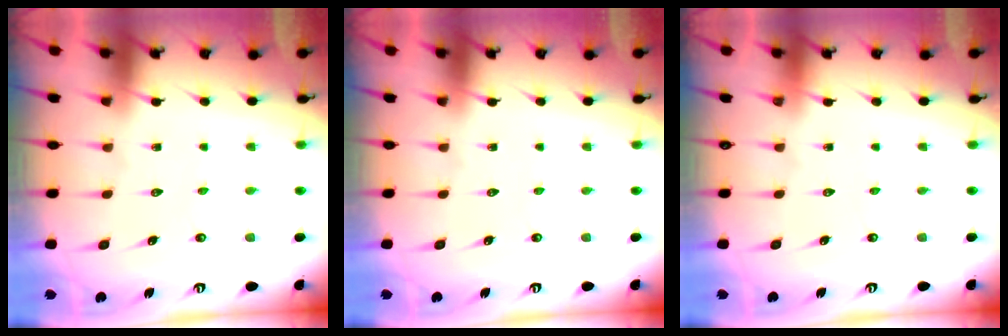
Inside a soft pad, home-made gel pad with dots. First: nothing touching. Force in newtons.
{"total": 0.0}
{"total": 0.0}